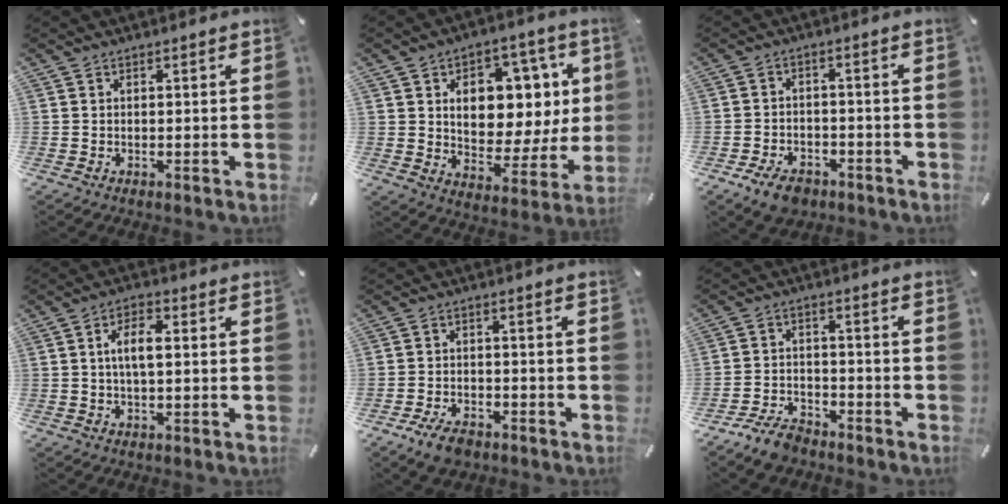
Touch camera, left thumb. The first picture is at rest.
{"total": 12.6, "force": [3.7, 9.4, 7.6], "torque": [-0.100, -0.030, 0.070]}
{"total": 5.9, "force": [-4.0, 3.5, 2.6], "torque": [-0.054, 0.021, -0.075]}
{"total": 5.9, "force": [0.5, 2.5, 5.3], "torque": [-0.093, 0.008, 0.005]}
{"total": 5.5, "force": [-3.9, 2.8, 2.6], "torque": [-0.055, 0.021, -0.075]}
{"total": 6.9, "force": [-5.8, 2.9, 2.5], "torque": [-0.050, 0.031, -0.110]}